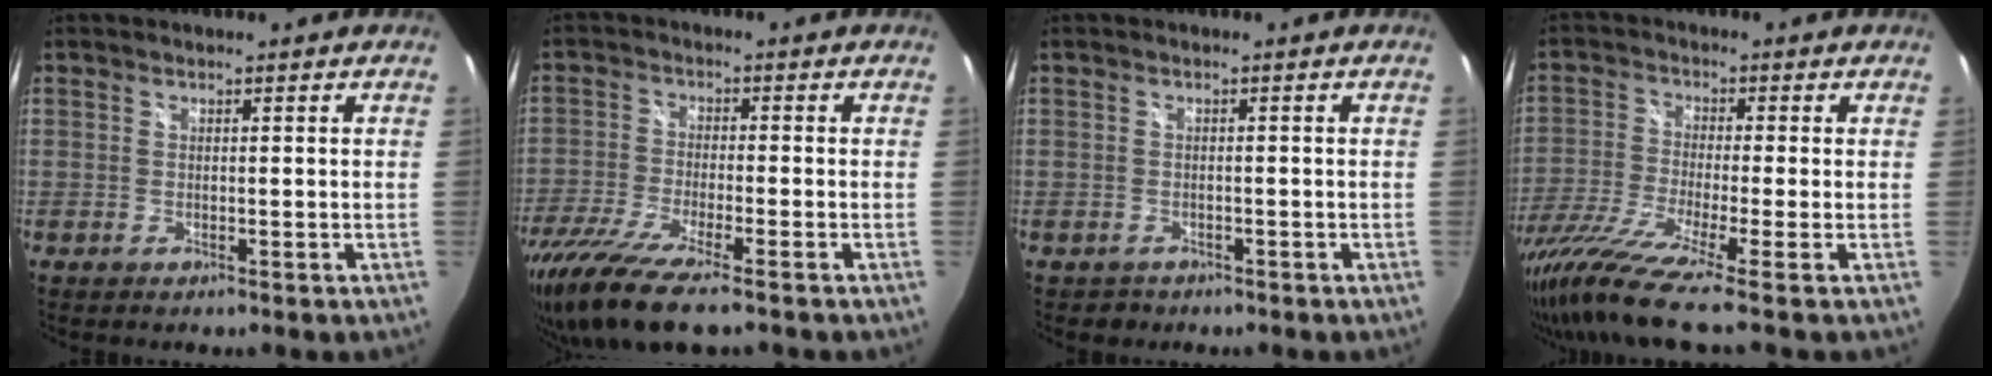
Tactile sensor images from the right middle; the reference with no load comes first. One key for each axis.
{"total": 13.2, "fx": -9.8, "fy": 2.0, "fz": 8.6, "tx": -0.189, "ty": -0.054, "tz": -0.180}
{"total": 1.8, "fx": -1.1, "fy": 1.4, "fz": 0.2, "tx": -0.009, "ty": -0.002, "tz": -0.014}
{"total": 10.5, "fx": -8.1, "fy": -1.5, "fz": 6.4, "tx": -0.140, "ty": -0.043, "tz": -0.157}